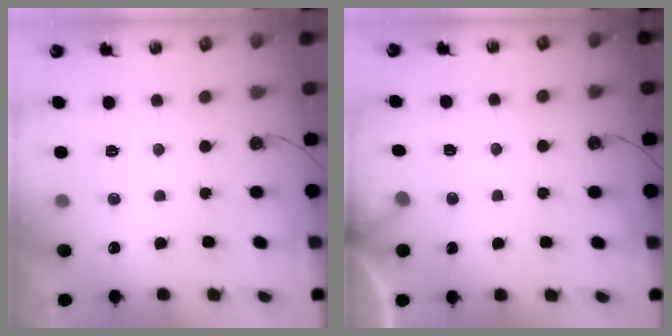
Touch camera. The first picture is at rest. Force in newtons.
{"total": 2.3, "press": 2.3, "slide": 0.1}